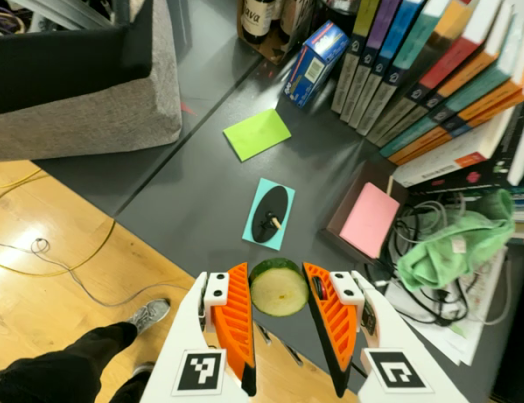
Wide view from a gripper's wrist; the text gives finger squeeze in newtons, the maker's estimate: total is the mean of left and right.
{"total": 8.1, "left": 8.4, "right": 7.9}